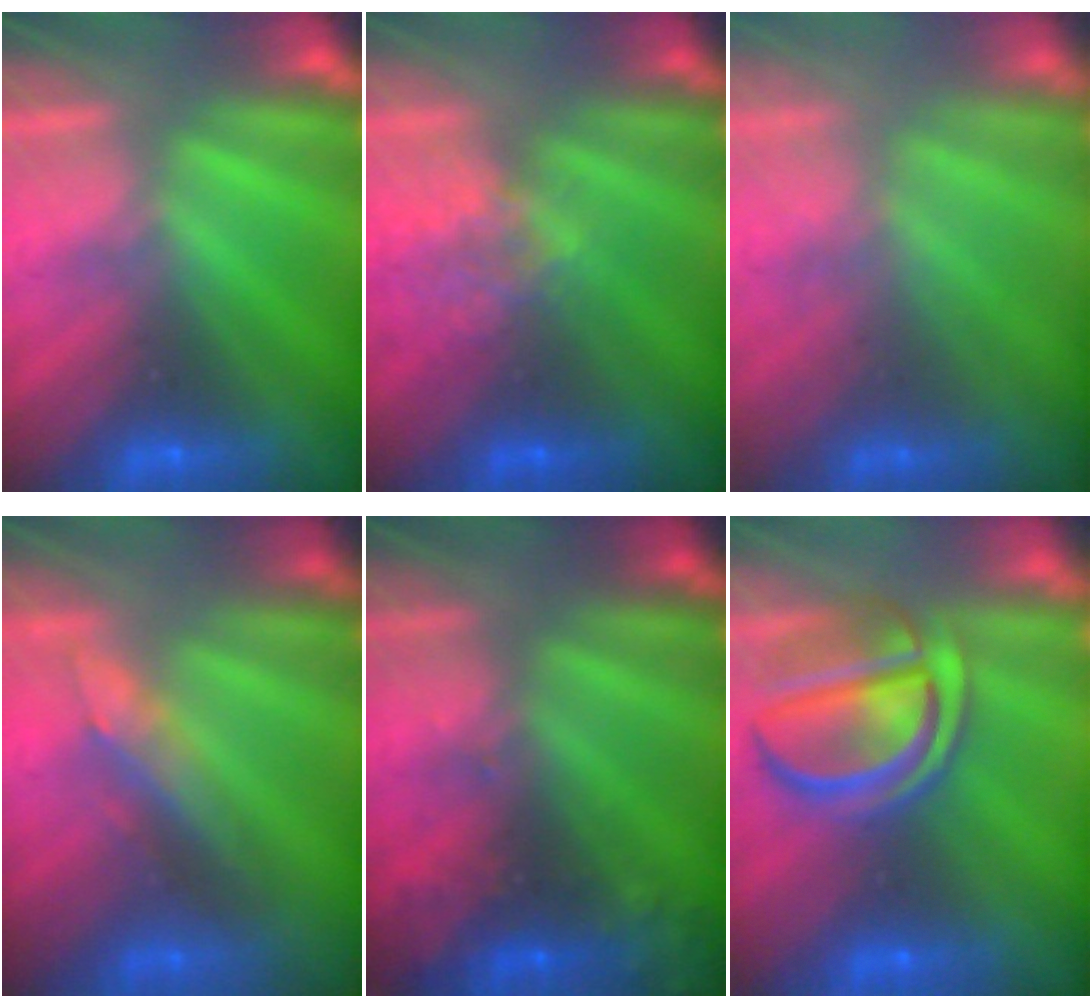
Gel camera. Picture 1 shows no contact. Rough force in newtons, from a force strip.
{"total": 4.7}
{"total": 2.5}
{"total": 2.9}
{"total": 7.3}
{"total": 6.9}